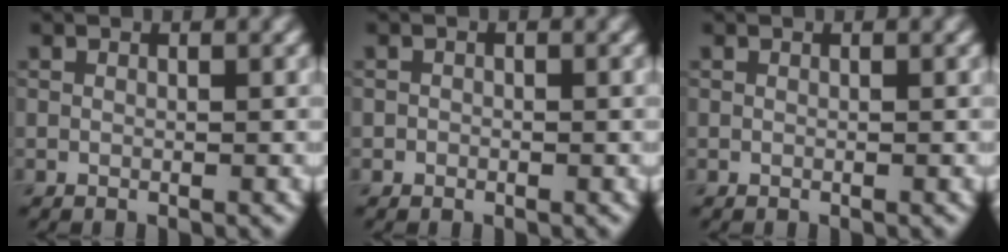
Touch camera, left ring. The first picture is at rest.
{"total": 0.5, "force": [-0.2, 0.5, 0.1], "torque": [0.003, -0.003, -0.006]}
{"total": 0.0}